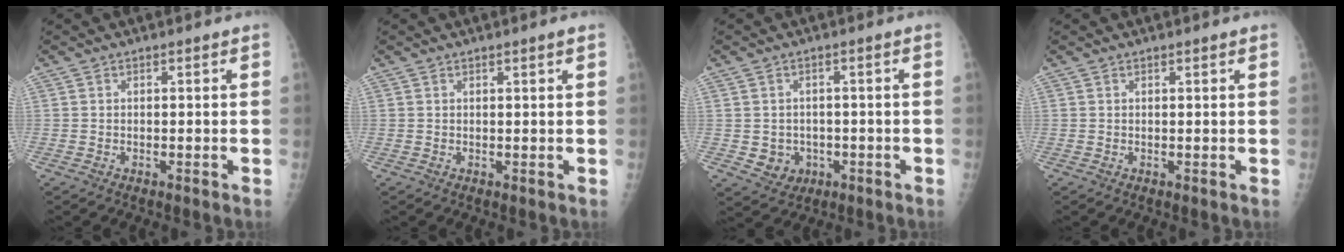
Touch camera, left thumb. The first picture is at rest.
{"total": 1.3, "force": [0.8, -0.2, 1.0], "torque": [-0.018, -0.003, 0.013]}
{"total": 4.6, "force": [-1.1, 4.1, 1.7], "torque": [-0.006, 0.008, -0.004]}
{"total": 1.0, "force": [0.7, 0.0, 0.7], "torque": [-0.009, 0.001, 0.010]}